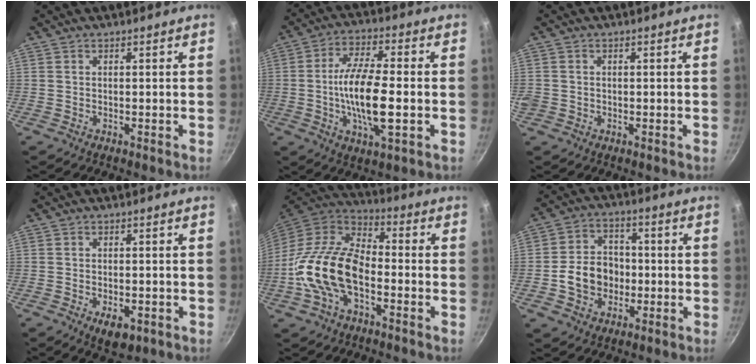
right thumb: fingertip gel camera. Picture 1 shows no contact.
{"total": 13.9, "force": [-1.9, 4.6, 13.0], "torque": [-0.240, 0.013, -0.040]}
{"total": 2.4, "force": [-0.4, 2.2, 0.9], "torque": [-0.018, 0.001, -0.008]}
{"total": 5.4, "force": [-2.1, 2.9, 4.0], "torque": [-0.047, 0.006, -0.022]}
{"total": 17.7, "force": [-4.6, 10.1, 13.8], "torque": [-0.239, 0.040, -0.103]}
{"total": 10.6, "force": [-1.7, 8.8, 5.7], "torque": [-0.069, 0.025, -0.034]}